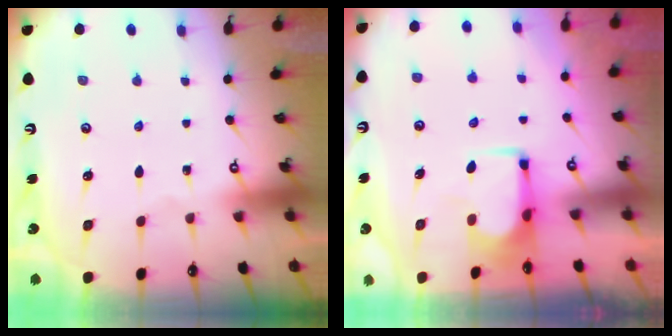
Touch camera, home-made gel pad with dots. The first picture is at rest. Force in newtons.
{"total": 0.0}